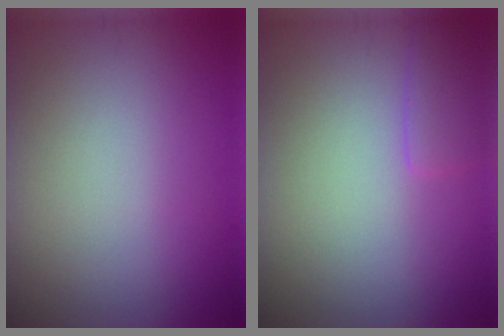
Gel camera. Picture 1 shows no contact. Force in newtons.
{"total": 1.7, "press": 1.7, "slide": 0.2}